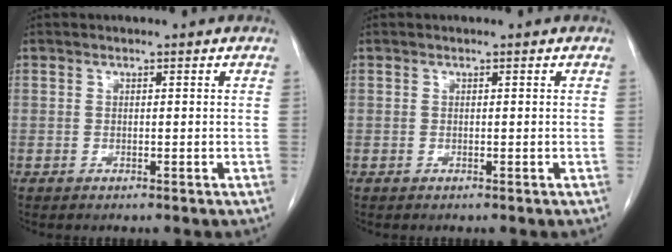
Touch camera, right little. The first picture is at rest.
{"total": 0.0}